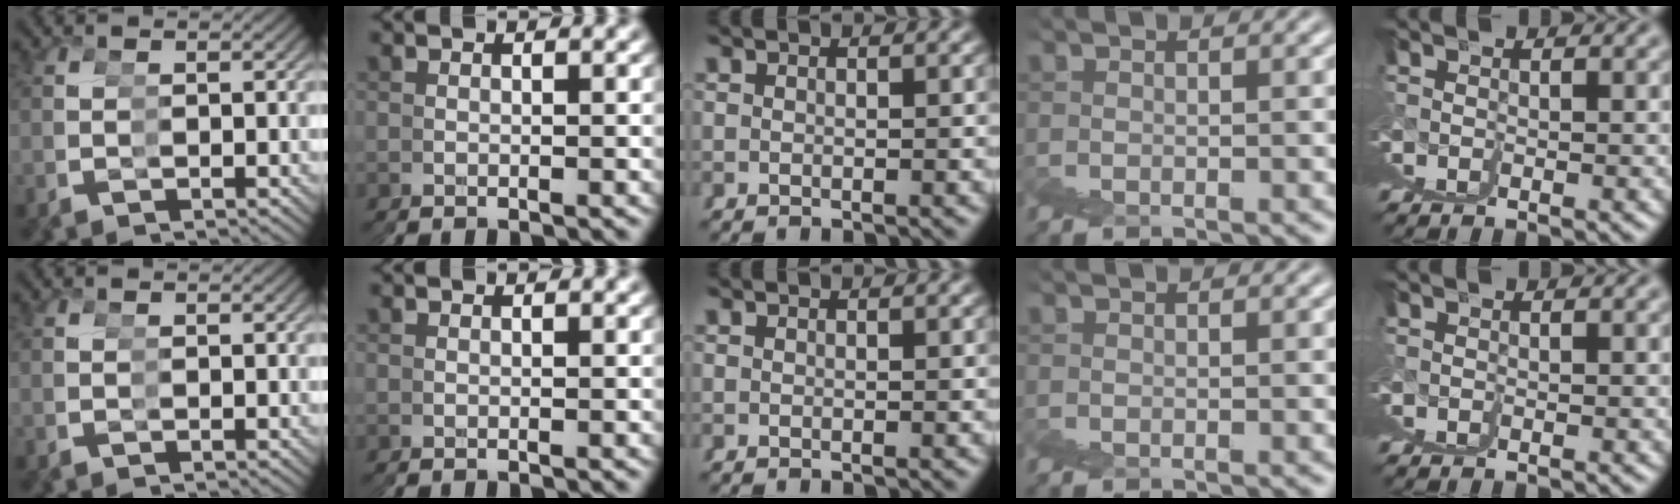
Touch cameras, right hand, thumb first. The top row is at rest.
{}